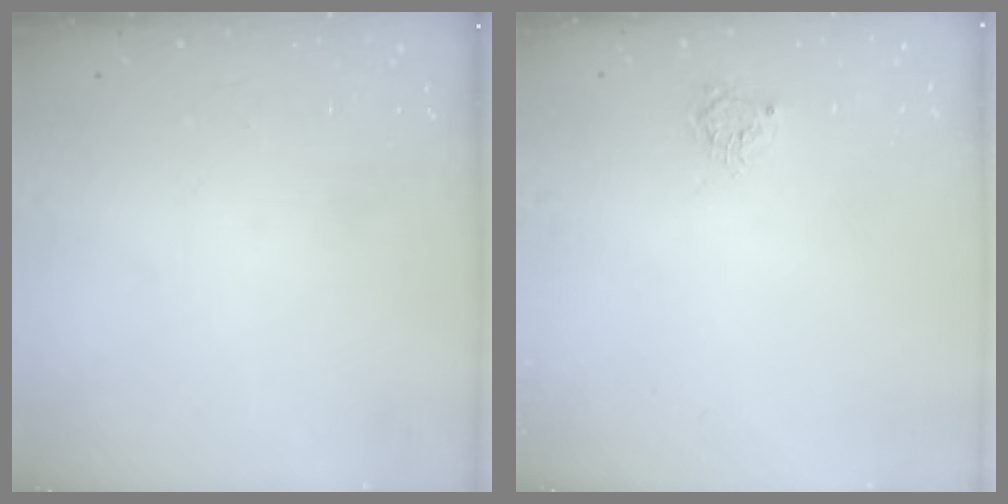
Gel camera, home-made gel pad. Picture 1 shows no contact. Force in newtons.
{"total": 3.4, "press": 3.4, "slide": 0.4}